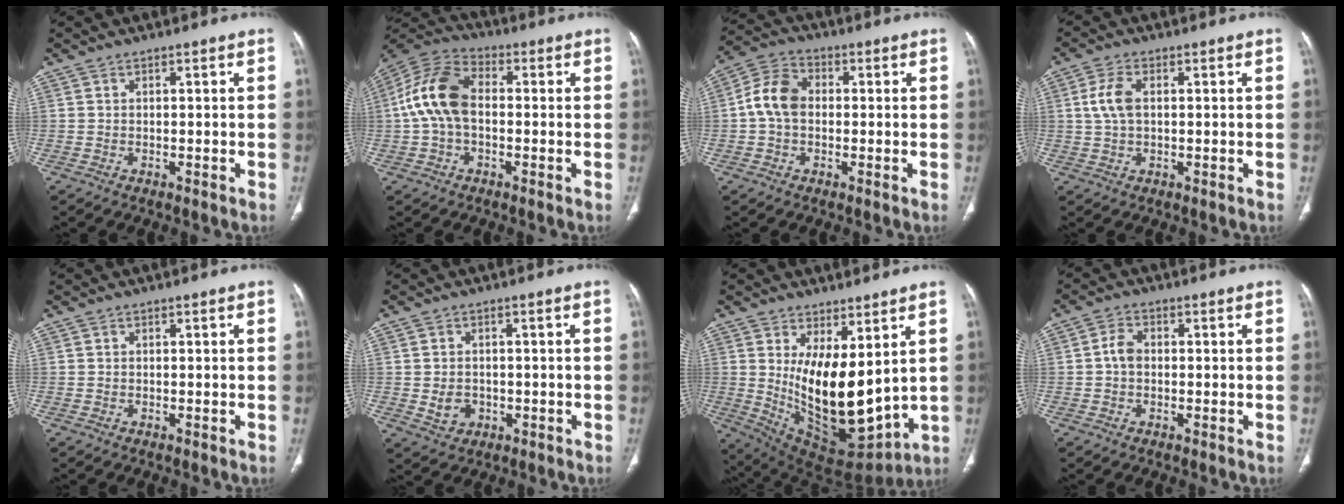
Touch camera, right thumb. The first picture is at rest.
{"total": 12.3, "force": [-0.1, 7.8, 9.6], "torque": [-0.194, 0.033, -0.012]}
{"total": 8.1, "force": [0.0, 5.9, 5.5], "torque": [-0.102, 0.024, -0.010]}
{"total": 5.1, "force": [0.7, 2.8, 4.2], "torque": [-0.100, 0.008, 0.013]}
{"total": 0.0}
{"total": 3.9, "force": [-0.6, 3.3, 2.1], "torque": [-0.024, 0.002, -0.003]}
{"total": 17.4, "force": [3.4, 7.8, 15.2], "torque": [-0.230, -0.056, 0.087]}
{"total": 3.1, "force": [-0.1, 2.2, 2.1], "torque": [-0.038, 0.009, -0.008]}